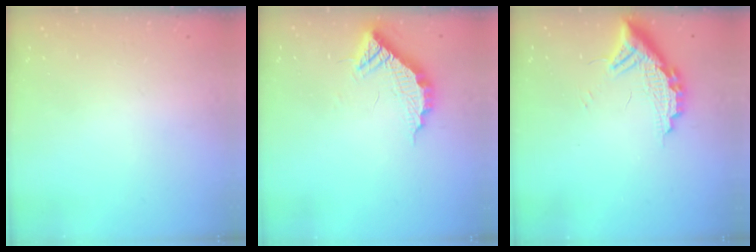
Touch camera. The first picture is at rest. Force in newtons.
{"total": 11.9, "press": 11.9, "slide": 0.8}
{"total": 11.1, "press": 11.1, "slide": 0.6}